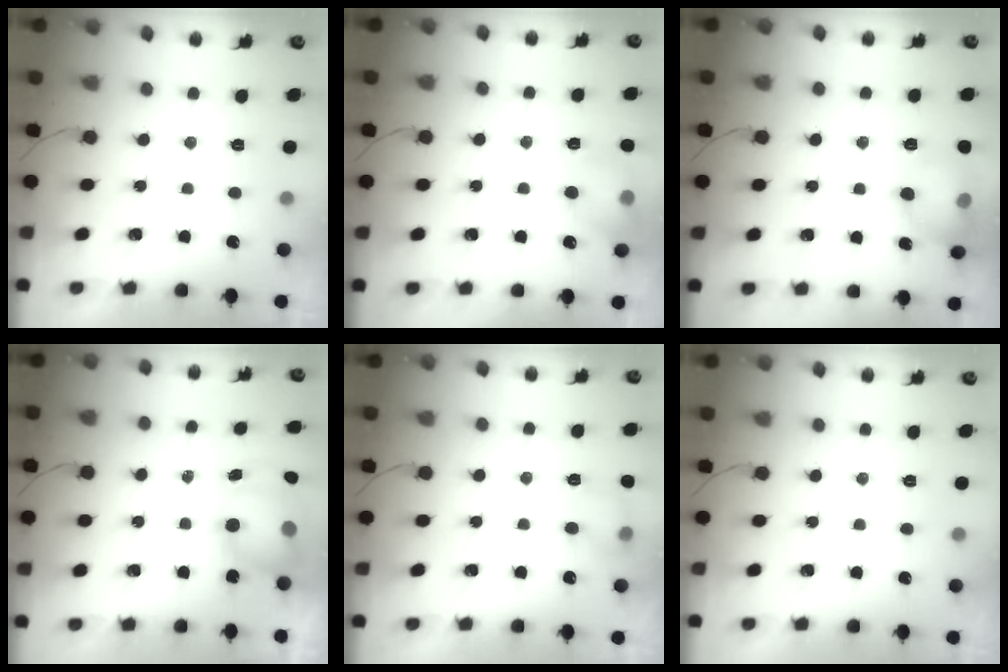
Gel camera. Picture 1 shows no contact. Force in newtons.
{"total": 9.3, "press": 9.1, "slide": 1.6}
{"total": 12.2, "press": 12.0, "slide": 1.9}
{"total": 7.9, "press": 7.8, "slide": 1.4}
{"total": 5.8, "press": 5.5, "slide": 1.6}
{"total": 0.0}